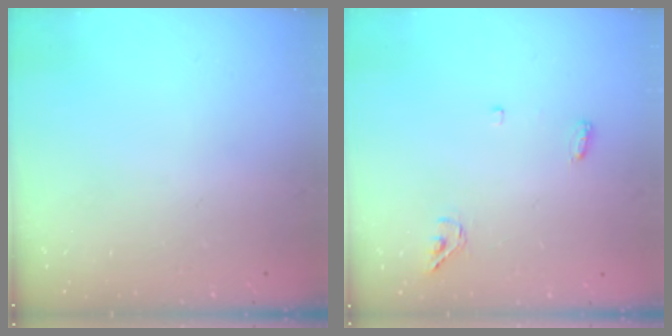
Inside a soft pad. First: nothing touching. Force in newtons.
{"total": 4.4, "press": 4.3, "slide": 0.9}